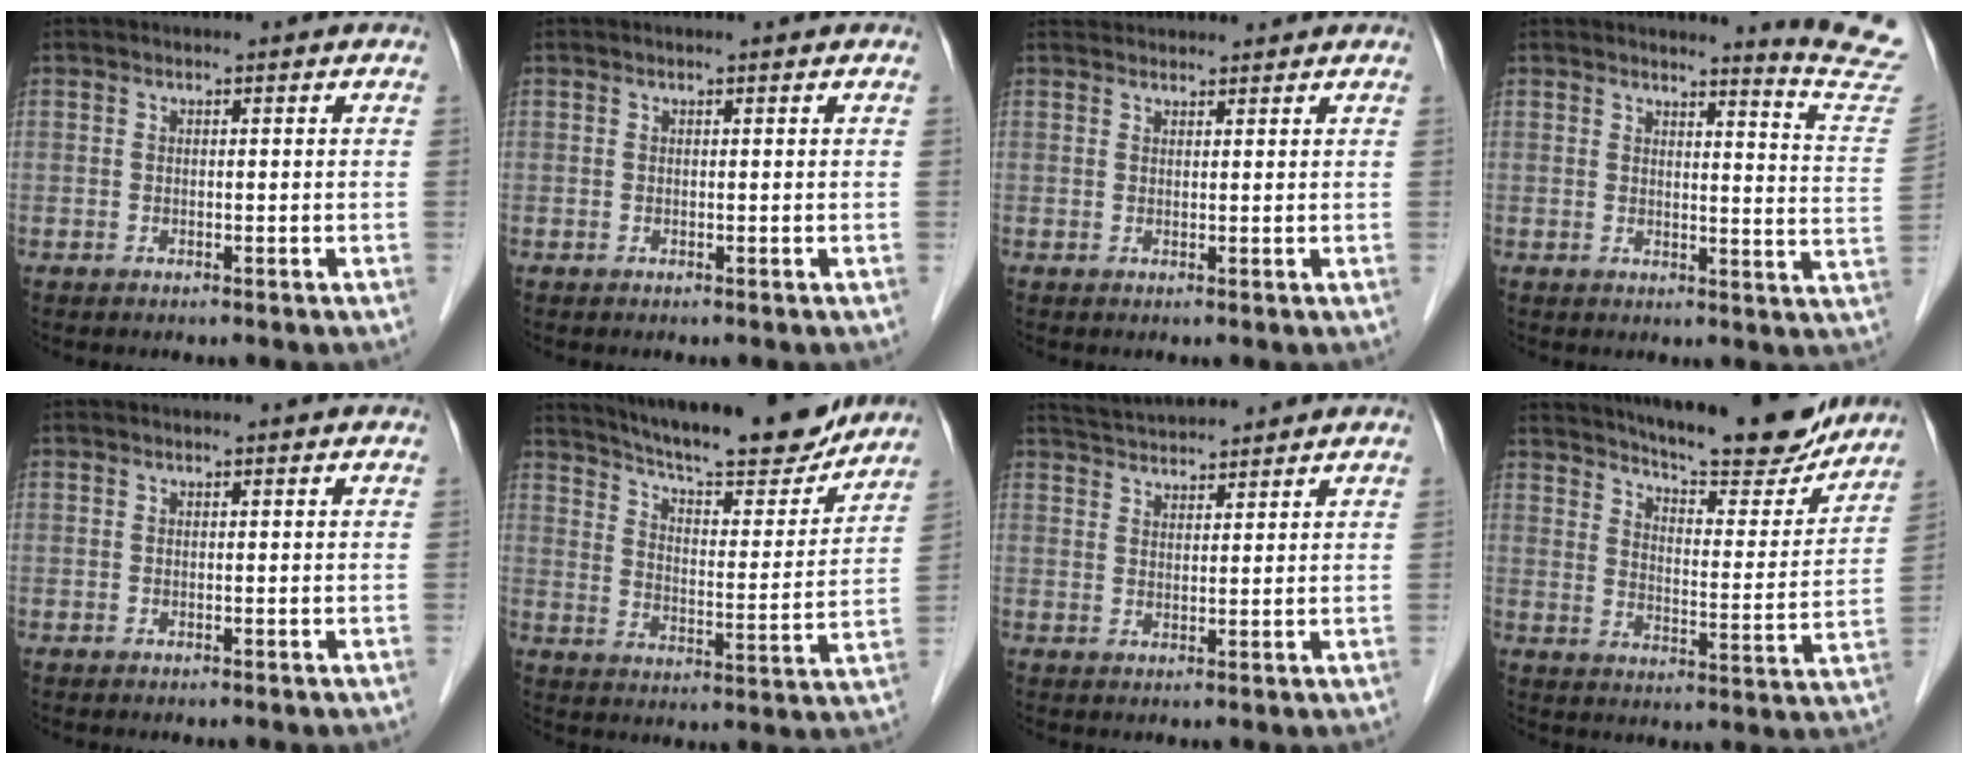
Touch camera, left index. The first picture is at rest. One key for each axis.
{"total": 0.0}
{"total": 3.8, "fx": 3.7, "fy": 0.7, "fz": 0.4, "tx": -0.008, "ty": 0.036, "tz": 0.059}
{"total": 10.2, "fx": 10.0, "fy": -1.9, "fz": 0.9, "tx": -0.013, "ty": -0.113, "tz": 0.094}
{"total": 0.0}
{"total": 20.4, "fx": 18.2, "fy": 3.0, "fz": 8.6, "tx": -0.138, "ty": -0.015, "tz": 0.255}
{"total": 6.4, "fx": 6.3, "fy": 0.3, "fz": 1.3, "tx": -0.032, "ty": 0.031, "tz": 0.107}
{"total": 19.9, "fx": 17.9, "fy": 2.8, "fz": 8.2, "tx": -0.122, "ty": -0.030, "tz": 0.238}